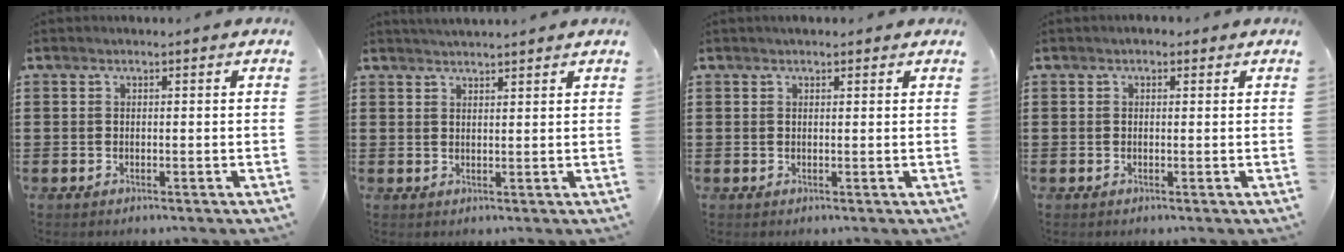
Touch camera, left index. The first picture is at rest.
{"total": 2.0, "force": [1.9, -0.2, 0.3], "torque": [-0.010, -0.002, 0.037]}
{"total": 1.1, "force": [0.9, 0.4, 0.5], "torque": [-0.009, 0.005, 0.016]}
{"total": 0.8, "force": [0.3, 0.6, 0.5], "torque": [-0.011, 0.006, 0.005]}